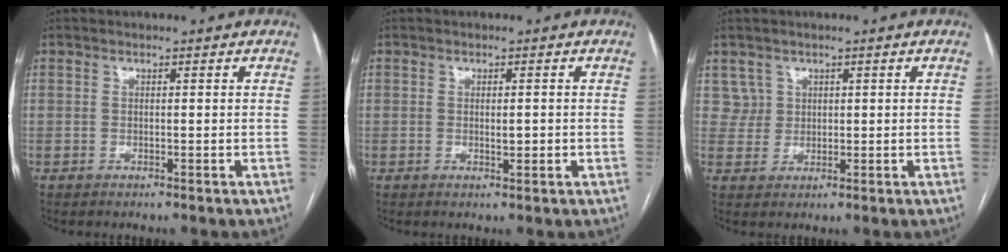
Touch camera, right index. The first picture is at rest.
{"total": 1.4, "force": [-0.1, 0.4, 1.4], "torque": [-0.023, -0.002, 0.000]}
{"total": 2.7, "force": [1.4, 2.3, -0.3], "torque": [0.019, 0.006, 0.020]}